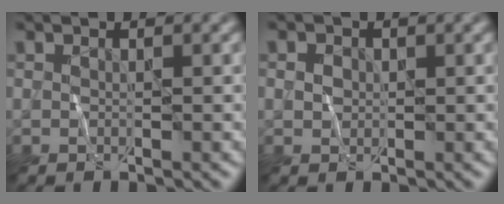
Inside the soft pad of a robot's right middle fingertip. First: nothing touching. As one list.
[{"total": 0.7, "force": [0.0, 0.7, 0.2], "torque": [-0.002, -0.001, 0.001]}]